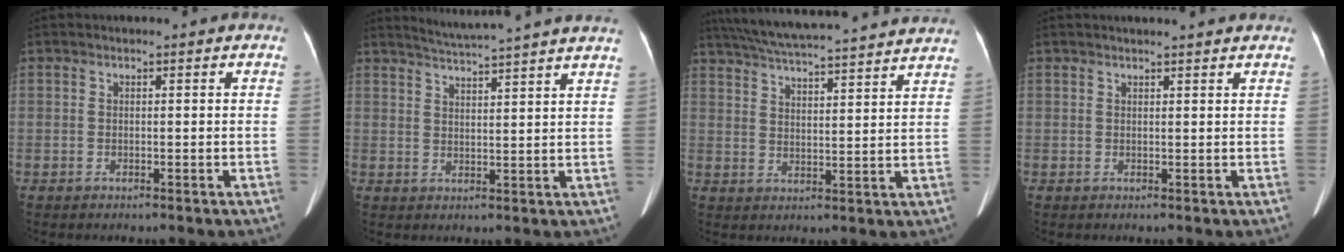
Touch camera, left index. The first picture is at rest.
{"total": 12.6, "force": [11.6, -1.5, 4.6], "torque": [-0.085, -0.010, 0.148]}
{"total": 24.6, "force": [22.5, 1.4, 9.9], "torque": [-0.170, 0.012, 0.302]}
{"total": 4.9, "force": [4.6, 0.3, 1.8], "torque": [-0.023, 0.014, 0.047]}